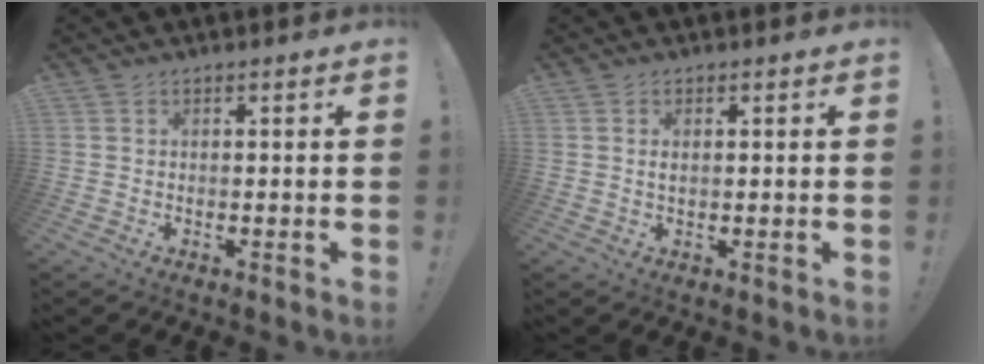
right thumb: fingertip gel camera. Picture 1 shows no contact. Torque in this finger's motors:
{"motor_torque": [-0.05, -0.47, 0.05, 0.28, -0.02]}